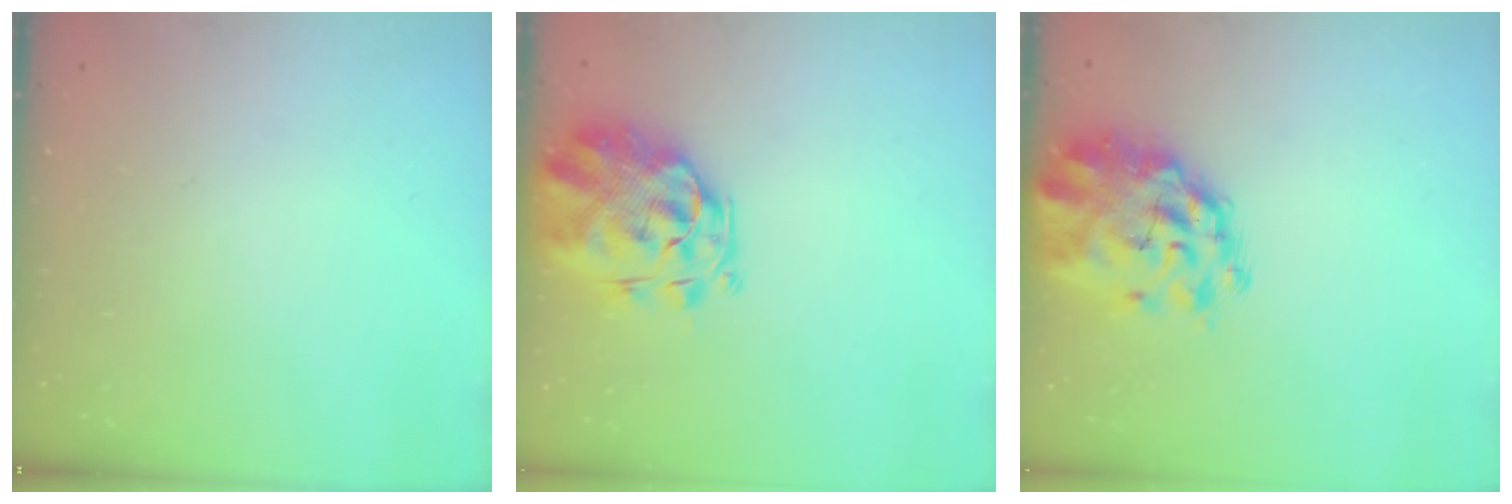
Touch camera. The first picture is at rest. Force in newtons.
{"total": 3.5, "press": 3.1, "slide": 1.6}
{"total": 3.3, "press": 3.2, "slide": 1.0}